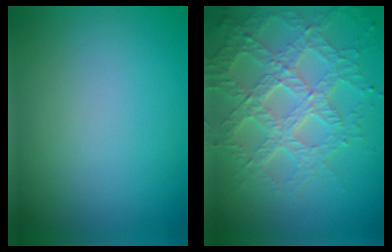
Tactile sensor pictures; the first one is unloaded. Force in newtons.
{"total": 7.1, "press": 5.2, "slide": 4.9}